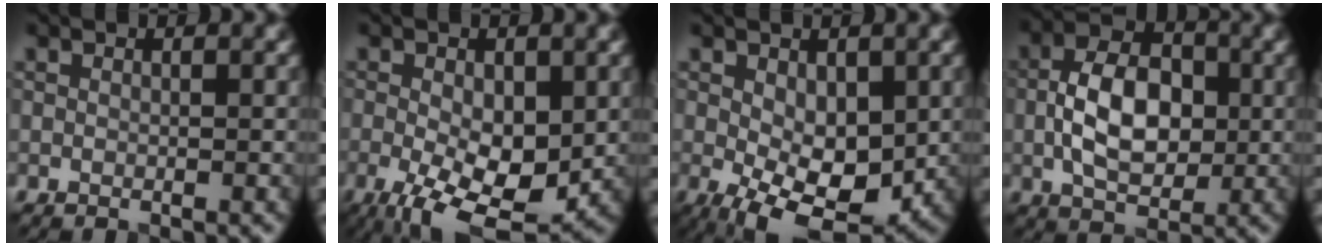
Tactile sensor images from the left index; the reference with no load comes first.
{"total": 8.7, "force": [-2.2, 4.2, 7.3], "torque": [-0.133, -0.017, -0.034]}
{"total": 7.9, "force": [-1.5, 4.2, 6.5], "torque": [-0.113, -0.017, -0.018]}
{"total": 7.0, "force": [-0.5, 4.2, 5.5], "torque": [-0.098, 0.005, -0.015]}